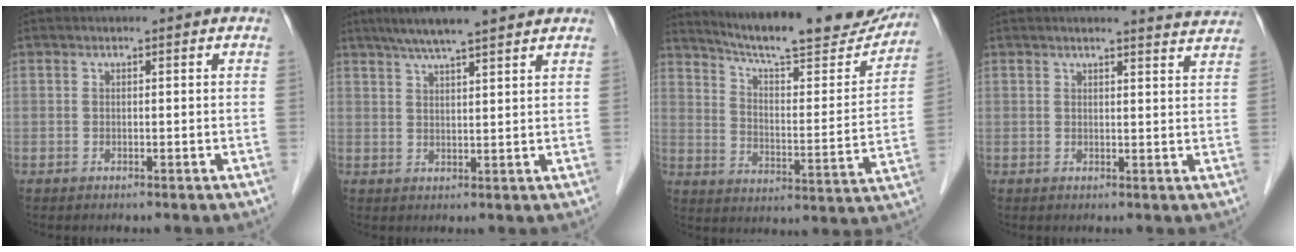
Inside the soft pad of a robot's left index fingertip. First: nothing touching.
{"total": 8.9, "force": [7.3, 0.3, 5.2], "torque": [-0.082, 0.030, 0.109]}
{"total": 22.8, "force": [20.6, 3.0, 9.2], "torque": [-0.141, -0.036, 0.282]}
{"total": 5.2, "force": [5.1, -0.4, 0.9], "torque": [-0.017, -0.014, 0.043]}